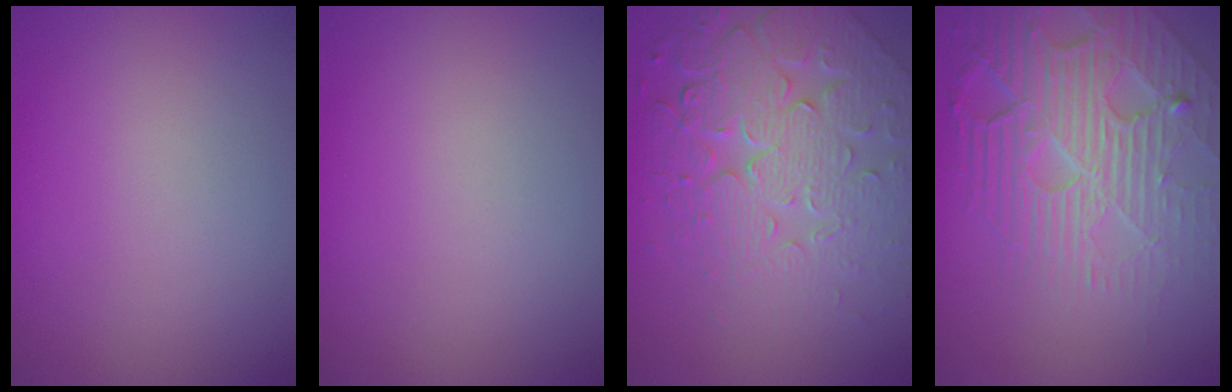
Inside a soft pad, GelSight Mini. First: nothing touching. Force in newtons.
{"total": 0.0}
{"total": 8.0, "press": 5.7, "slide": 5.5}
{"total": 8.5, "press": 5.8, "slide": 6.3}